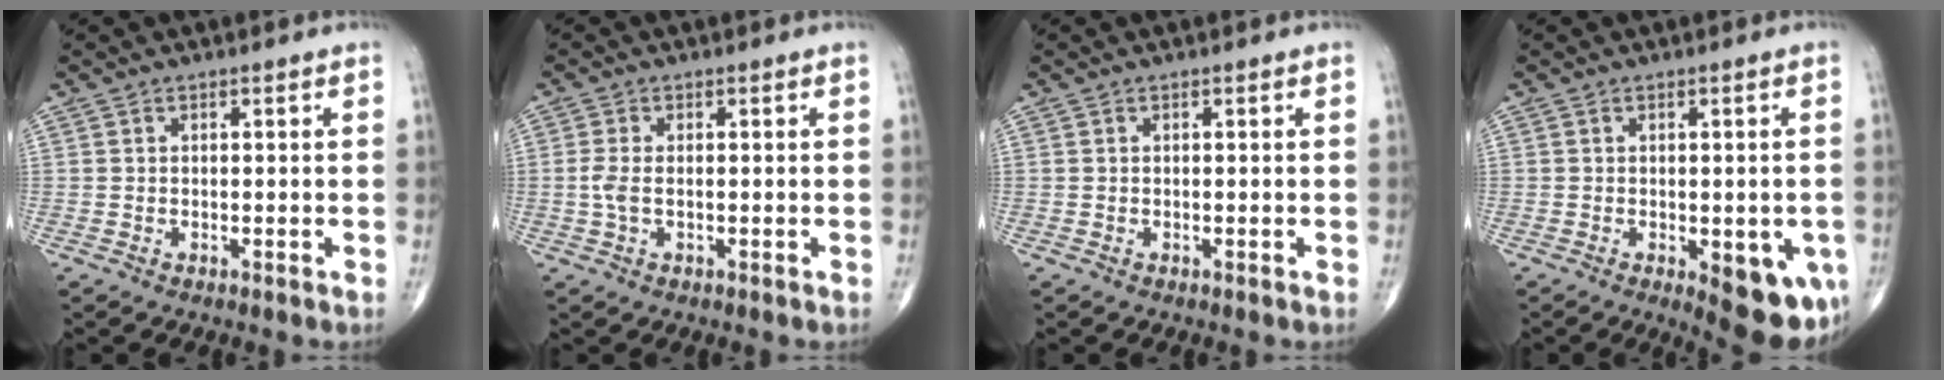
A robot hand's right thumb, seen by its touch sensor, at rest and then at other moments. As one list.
[{"total": 2.8, "force": [-0.2, 1.4, 2.4], "torque": [-0.065, 0.003, -0.004]}, {"total": 0.0}, {"total": 11.3, "force": [-3.7, 4.6, 9.6], "torque": [-0.099, -0.008, -0.036]}]